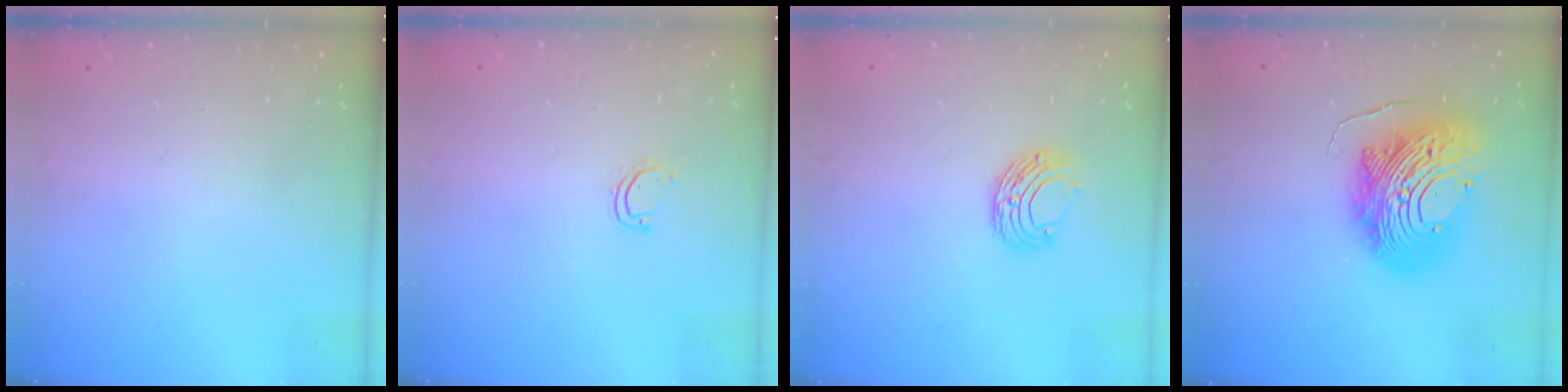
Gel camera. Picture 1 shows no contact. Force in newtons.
{"total": 4.1, "press": 4.1, "slide": 0.3}
{"total": 7.5, "press": 7.5, "slide": 0.7}
{"total": 20.1, "press": 20.0, "slide": 2.0}